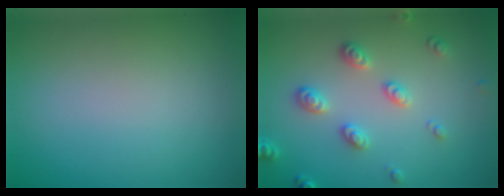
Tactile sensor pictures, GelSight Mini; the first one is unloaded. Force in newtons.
{"total": 2.9, "press": 2.7, "slide": 1.1}